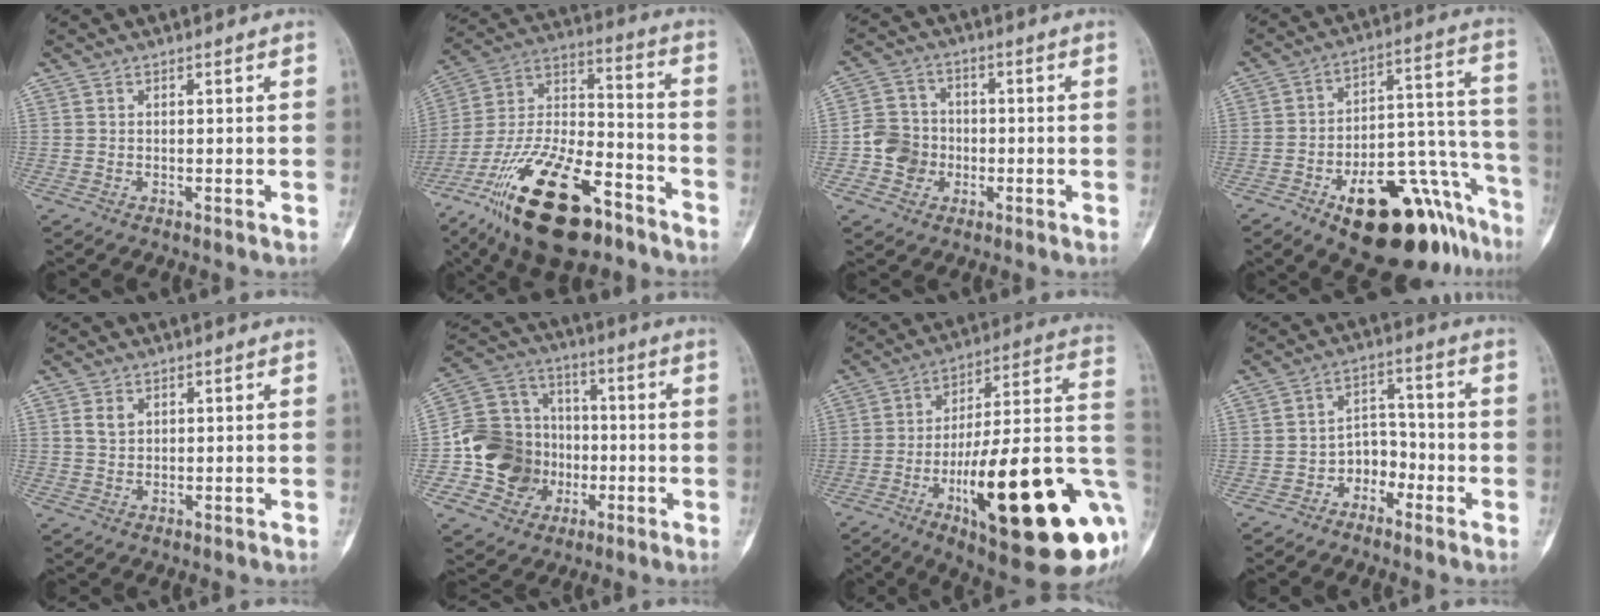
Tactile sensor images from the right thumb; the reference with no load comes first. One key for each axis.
{"total": 25.0, "fx": -15.4, "fy": 10.1, "fz": 16.9, "tx": -0.330, "ty": 0.064, "tz": -0.273}
{"total": 7.0, "fx": -1.7, "fy": 6.4, "fz": 2.3, "tx": -0.014, "ty": 0.019, "tz": -0.039}
{"total": 24.2, "fx": -14.1, "fy": 10.3, "fz": 16.8, "tx": -0.139, "ty": 0.112, "tz": -0.203}
{"total": 2.5, "fx": 1.0, "fy": 1.8, "fz": 1.4, "tx": -0.022, "ty": -0.002, "tz": 0.023}
{"total": 16.5, "fx": -3.4, "fy": 14.6, "fz": 6.9, "tx": -0.094, "ty": 0.048, "tz": -0.057}
{"total": 32.2, "fx": -9.3, "fy": 8.6, "fz": 29.6, "tx": -0.380, "ty": 0.017, "tz": -0.133}
{"total": 5.6, "fx": -3.1, "fy": 4.1, "fz": 2.2, "tx": -0.001, "ty": 0.039, "tz": -0.062}